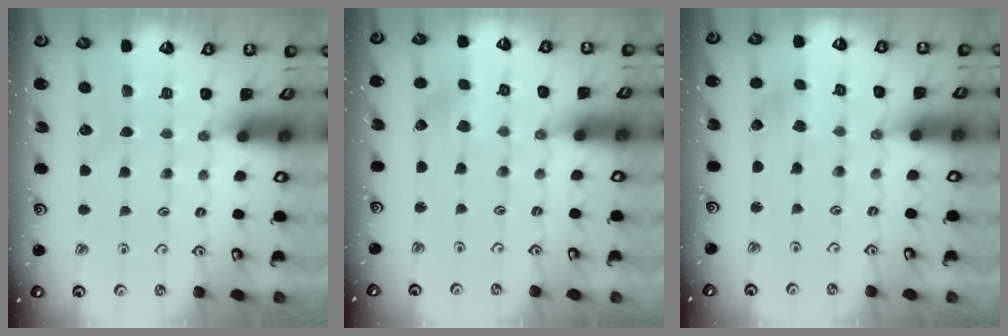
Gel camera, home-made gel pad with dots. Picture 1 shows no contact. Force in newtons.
{"total": 1.2, "press": 1.2, "slide": 0.2}
{"total": 0.6, "press": 0.6, "slide": 0.1}